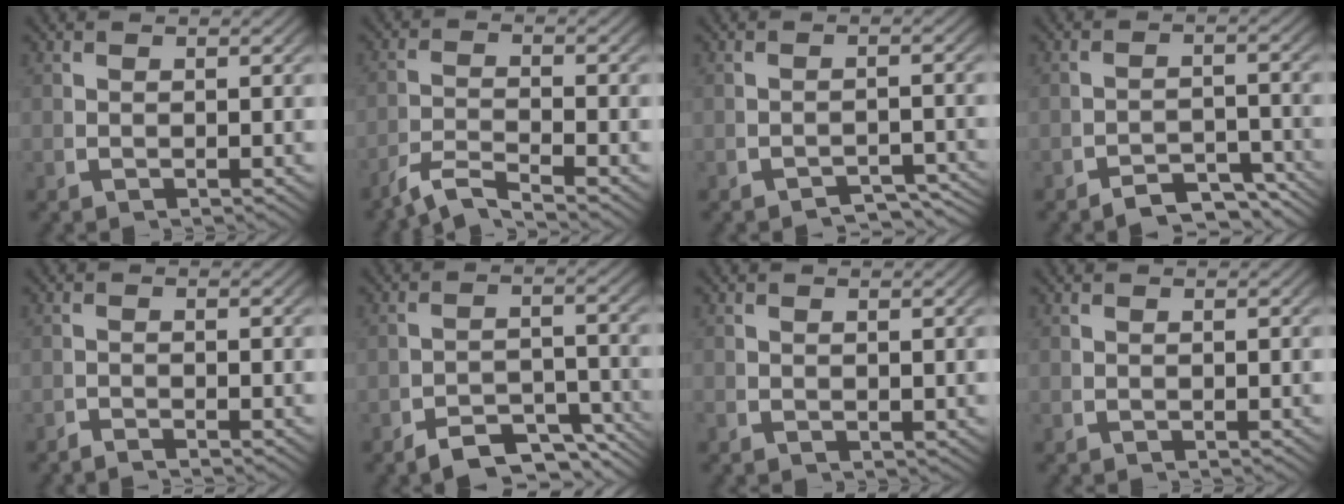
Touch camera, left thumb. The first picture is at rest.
{"total": 4.4, "force": [-3.5, 1.5, 2.2], "torque": [-0.040, -0.010, -0.064]}
{"total": 3.4, "force": [-3.0, 1.0, 1.4], "torque": [-0.013, -0.009, -0.045]}
{"total": 5.4, "force": [-4.4, 2.1, 2.3], "torque": [-0.024, -0.018, -0.071]}
{"total": 1.2, "force": [-1.2, -0.1, 0.0], "torque": [0.007, -0.005, -0.027]}
{"total": 6.2, "force": [-4.8, 2.6, 2.9], "torque": [-0.038, -0.022, -0.077]}
{"total": 0.6, "force": [0.1, 0.6, 0.2], "torque": [-0.008, -0.008, 0.007]}
{"total": 0.0}